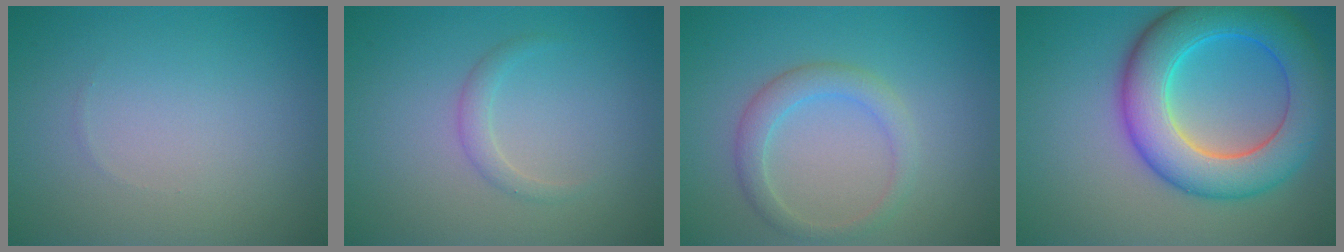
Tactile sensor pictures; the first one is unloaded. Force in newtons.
{"total": 1.2, "press": 1.2, "slide": 0.0}
{"total": 2.6, "press": 2.6, "slide": 0.3}
{"total": 9.4, "press": 9.4, "slide": 0.5}